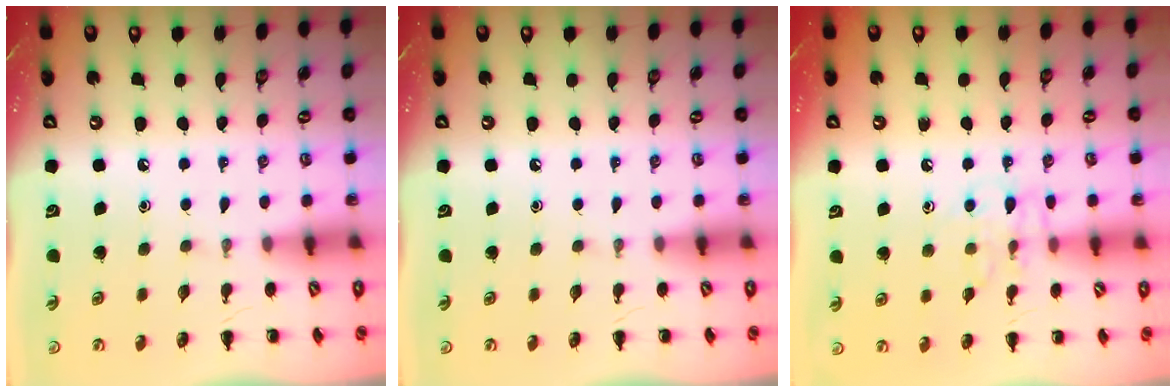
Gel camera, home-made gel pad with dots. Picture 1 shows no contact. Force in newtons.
{"total": 0.0}
{"total": 8.0, "press": 8.0, "slide": 0.7}